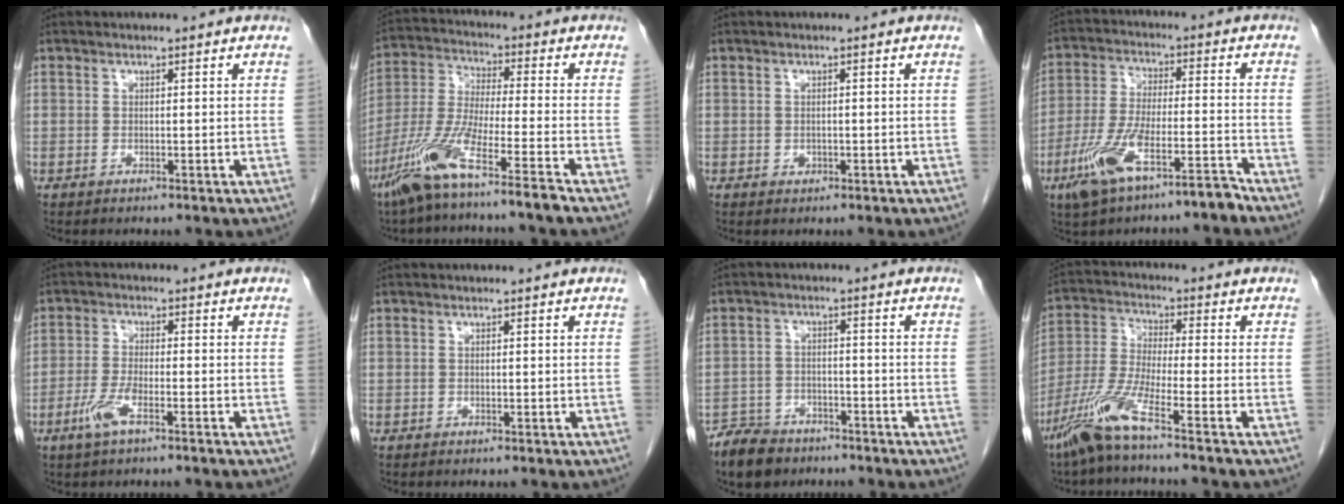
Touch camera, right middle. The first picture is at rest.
{"total": 11.4, "force": [-7.8, -0.8, 8.3], "torque": [-0.178, -0.030, -0.154]}
{"total": 0.7, "force": [-0.2, 0.6, 0.3], "torque": [-0.005, 0.002, -0.002]}
{"total": 10.6, "force": [-7.2, 2.1, 7.5], "torque": [-0.154, 0.000, -0.131]}
{"total": 4.4, "force": [-2.6, 0.7, 3.5], "torque": [-0.080, -0.004, -0.055]}
{"total": 0.0}
{"total": 6.5, "force": [-5.2, 3.5, 1.8], "torque": [-0.041, 0.000, -0.092]}
{"total": 8.6, "force": [-5.9, -0.9, 6.2], "torque": [-0.138, -0.025, -0.125]}